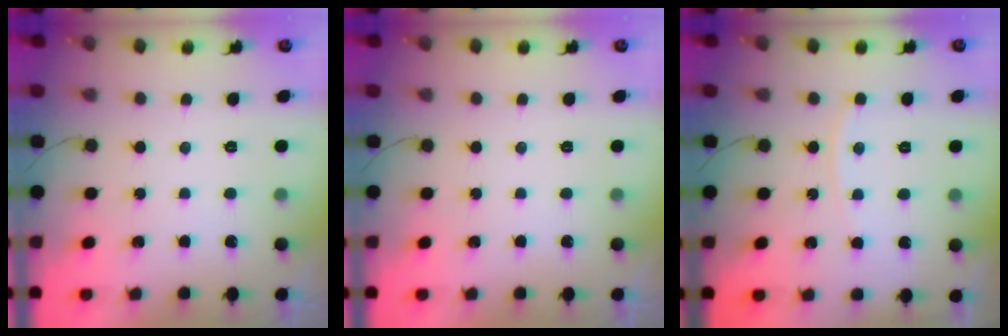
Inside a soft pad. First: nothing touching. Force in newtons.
{"total": 0.0}
{"total": 3.5, "press": 3.5, "slide": 0.1}